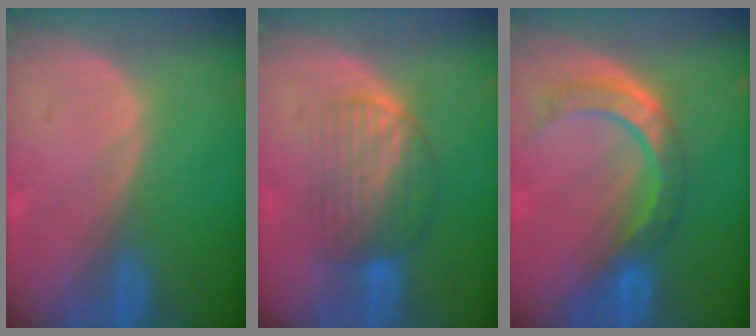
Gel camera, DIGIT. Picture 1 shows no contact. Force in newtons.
{"total": 6.7, "press": 6.5, "slide": 1.8}
{"total": 8.0, "press": 7.2, "slide": 3.6}